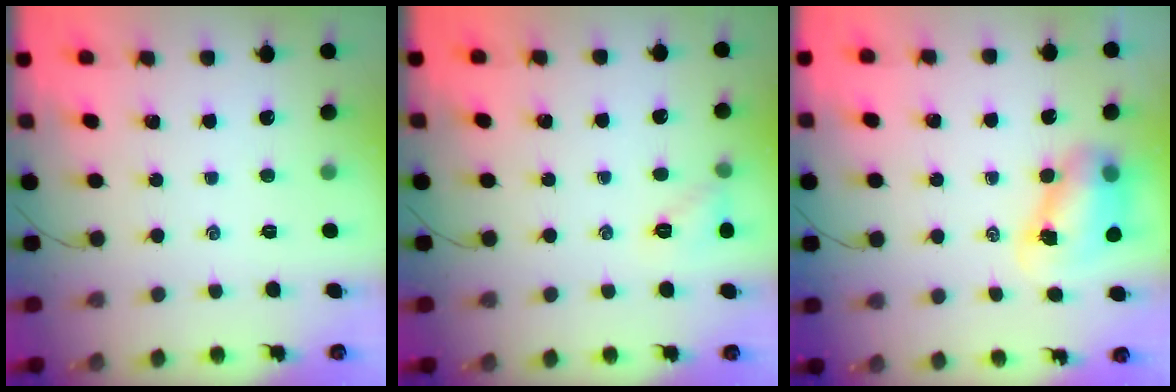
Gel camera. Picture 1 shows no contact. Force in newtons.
{"total": 6.2, "press": 6.0, "slide": 1.7}
{"total": 8.2, "press": 8.0, "slide": 1.8}